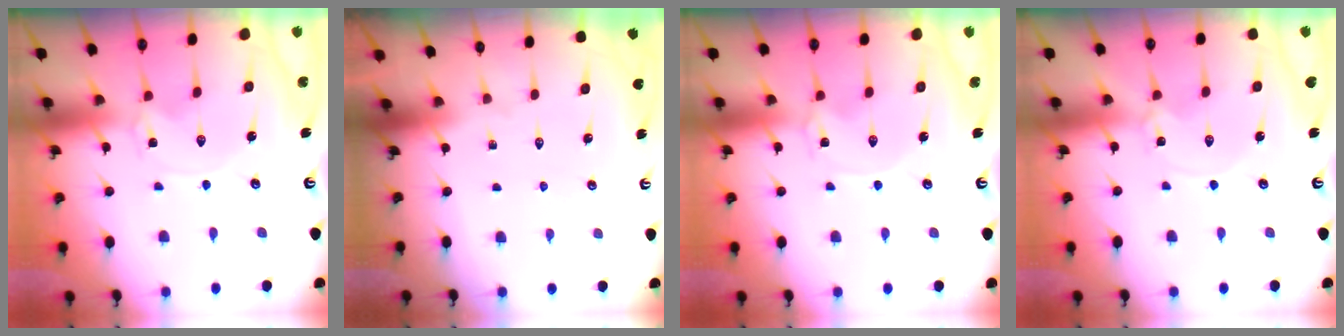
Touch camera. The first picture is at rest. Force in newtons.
{"total": 0.0}
{"total": 0.0}
{"total": 1.3, "press": 1.3, "slide": 0.2}